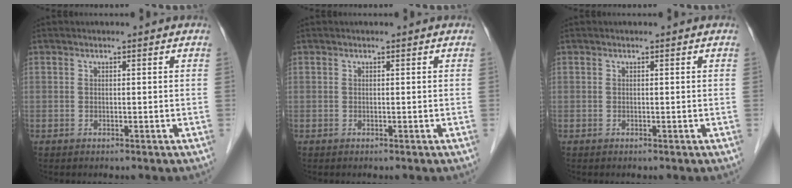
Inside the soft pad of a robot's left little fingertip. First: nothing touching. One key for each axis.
{"total": 0.0}
{"total": 0.0}